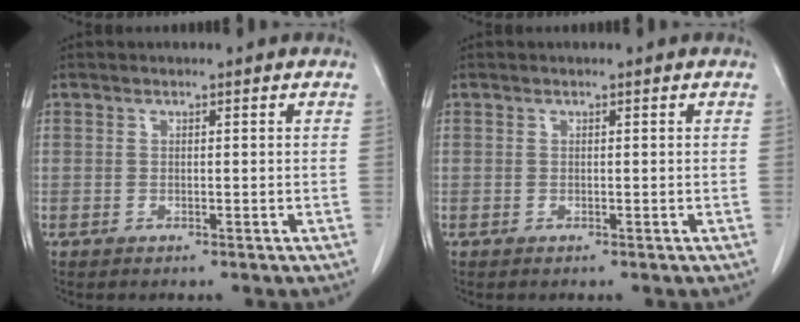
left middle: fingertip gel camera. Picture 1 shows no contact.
{"total": 0.0}